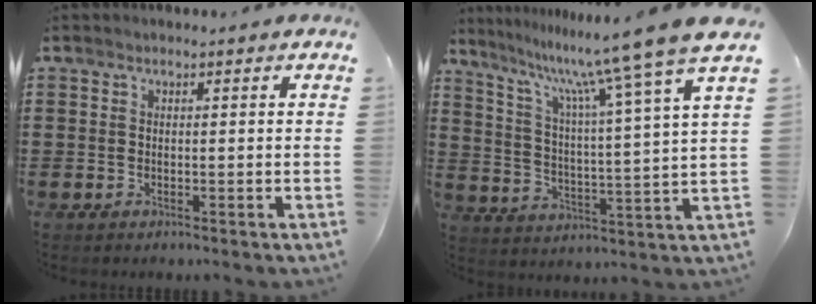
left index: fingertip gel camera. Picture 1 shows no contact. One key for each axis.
{"total": 11.5, "fx": 9.8, "fy": -1.4, "fz": 5.9, "tx": -0.137, "ty": -0.068, "tz": 0.149}